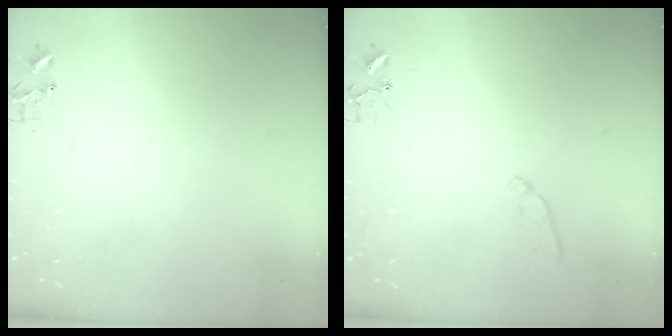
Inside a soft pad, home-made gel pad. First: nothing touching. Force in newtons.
{"total": 7.6, "press": 7.6, "slide": 0.6}